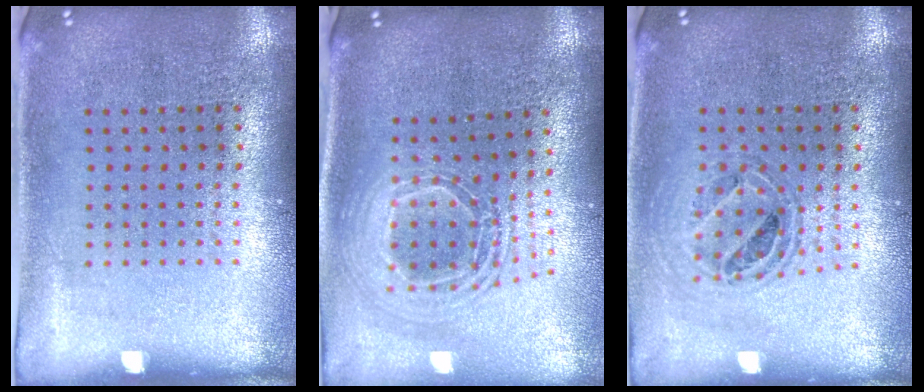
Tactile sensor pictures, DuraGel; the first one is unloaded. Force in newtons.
{"total": 2.1, "press": 1.6, "slide": 1.4}
{"total": 0.9, "press": 0.9, "slide": 0.1}